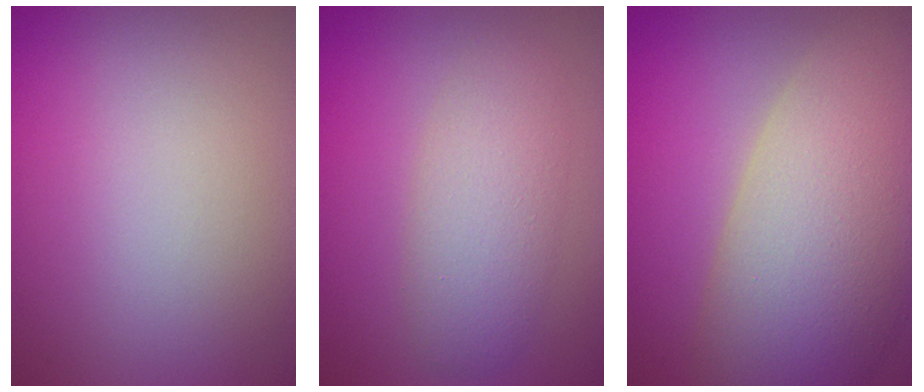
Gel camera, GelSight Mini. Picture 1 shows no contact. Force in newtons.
{"total": 4.0, "press": 4.0, "slide": 0.1}
{"total": 11.3, "press": 11.3, "slide": 1.2}